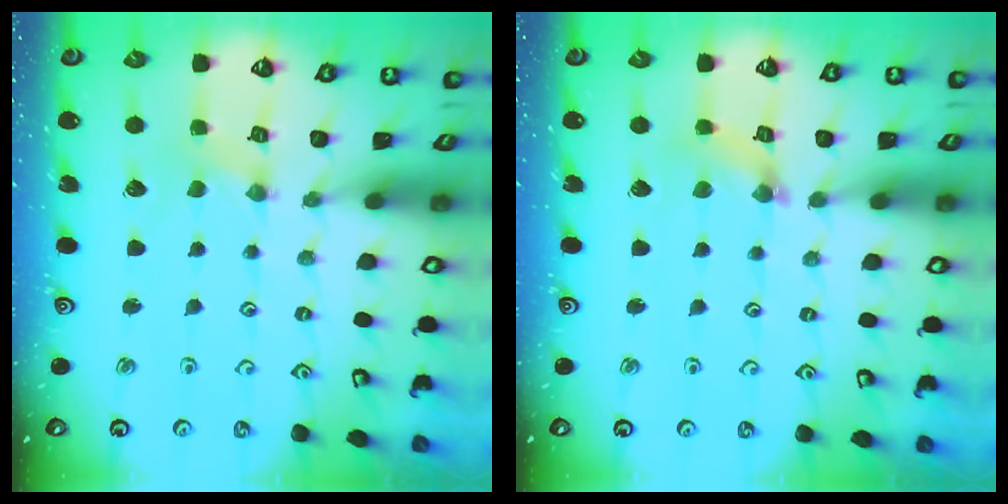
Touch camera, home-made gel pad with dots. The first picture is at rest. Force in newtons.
{"total": 2.8, "press": 2.8, "slide": 0.3}